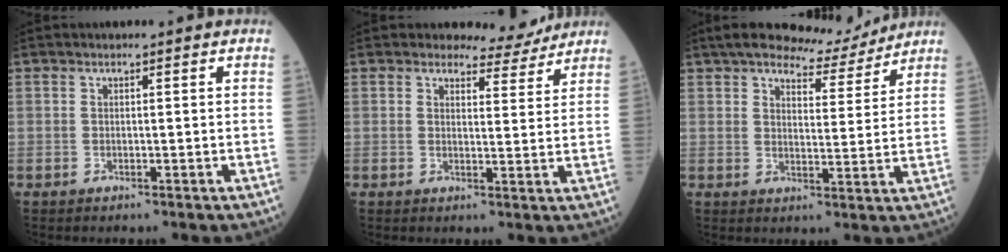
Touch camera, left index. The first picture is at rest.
{"total": 4.6, "force": [4.4, 1.4, 0.1], "torque": [-0.004, -0.010, 0.049]}
{"total": 8.4, "force": [7.8, 1.8, 2.5], "torque": [-0.043, 0.006, 0.110]}